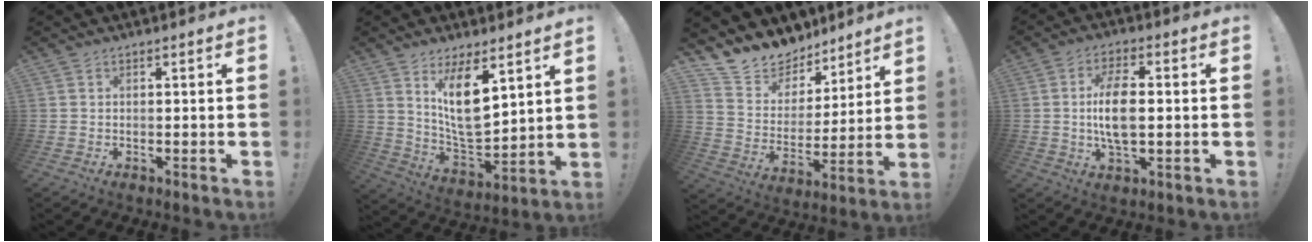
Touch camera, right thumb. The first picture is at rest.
{"total": 14.7, "force": [7.5, 6.7, 10.7], "torque": [-0.183, -0.052, 0.136]}
{"total": 10.9, "force": [9.2, 5.8, 0.8], "torque": [-0.026, -0.083, 0.170]}
{"total": 10.7, "force": [0.0, 4.8, 9.6], "torque": [-0.177, -0.009, -0.008]}